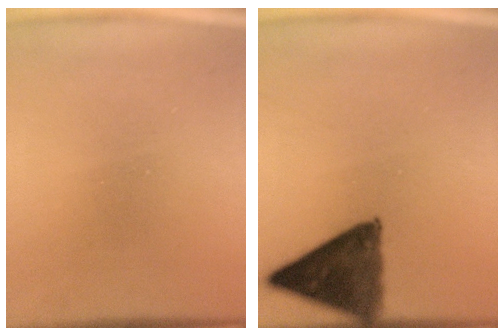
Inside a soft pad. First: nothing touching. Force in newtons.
{"total": 10.5}